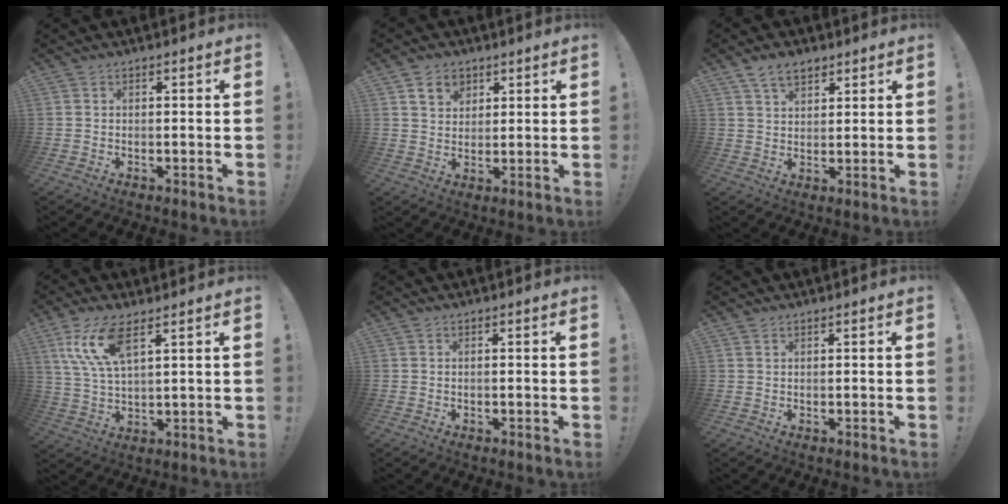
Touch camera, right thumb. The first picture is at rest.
{"total": 6.8, "force": [3.7, 5.1, 2.4], "torque": [-0.027, -0.014, 0.069]}
{"total": 6.7, "force": [4.3, 3.9, 3.3], "torque": [-0.054, -0.015, 0.081]}
{"total": 11.9, "force": [6.2, 4.4, 9.1], "torque": [-0.184, -0.012, 0.114]}
{"total": 0.0}
{"total": 0.5, "force": [0.4, 0.0, 0.3], "torque": [-0.006, 0.000, 0.008]}